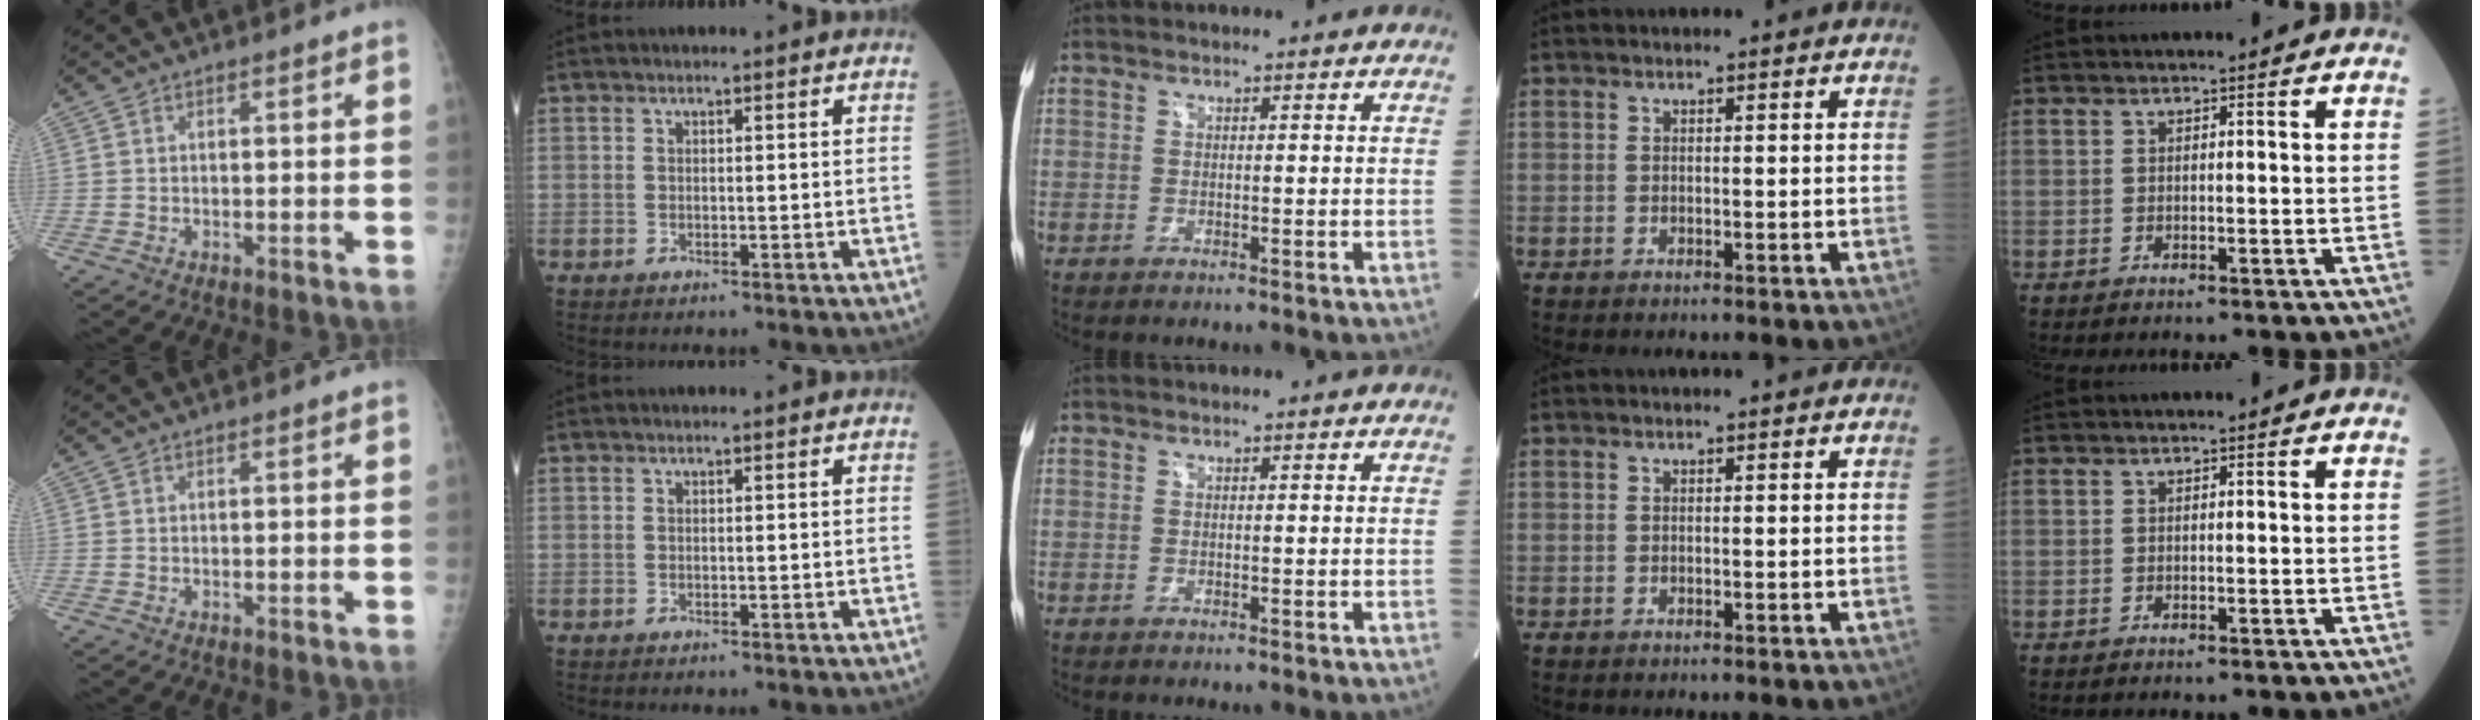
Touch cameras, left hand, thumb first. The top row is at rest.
{}